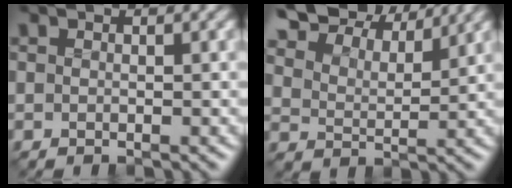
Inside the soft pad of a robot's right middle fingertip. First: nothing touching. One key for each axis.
{"total": 9.6, "fx": 7.9, "fy": 3.9, "fz": 3.8, "tx": -0.106, "ty": 0.004, "tz": 0.129}